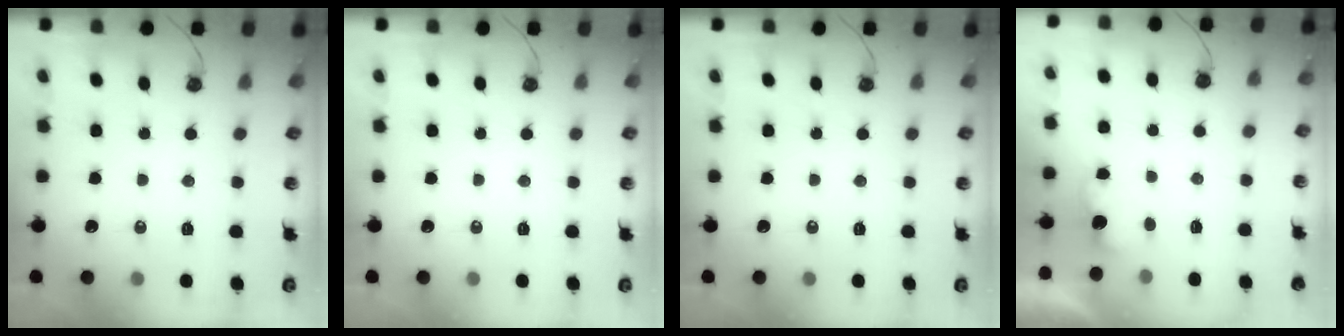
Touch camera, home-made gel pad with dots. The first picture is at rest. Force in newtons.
{"total": 0.0}
{"total": 0.0}
{"total": 2.0, "press": 1.7, "slide": 0.9}